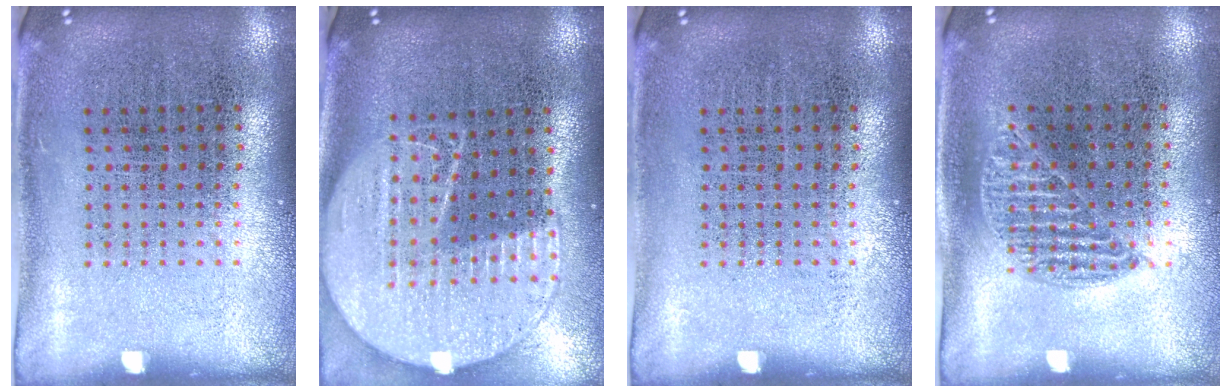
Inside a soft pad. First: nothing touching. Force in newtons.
{"total": 2.2, "press": 1.9, "slide": 1.0}
{"total": 0.0}
{"total": 1.0, "press": 0.8, "slide": 0.5}